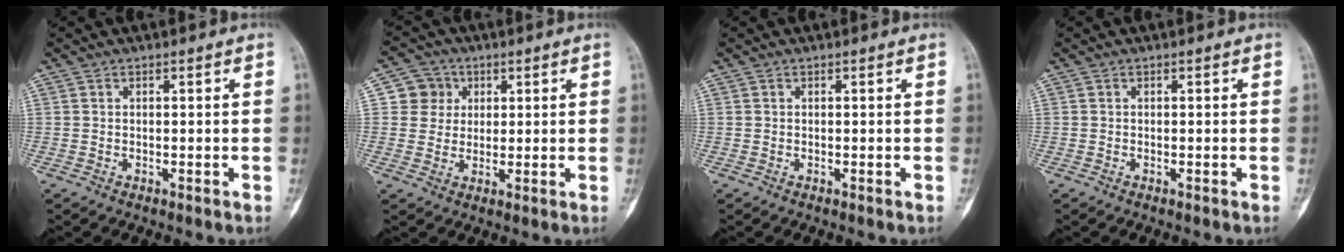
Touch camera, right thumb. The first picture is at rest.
{"total": 5.7, "force": [1.5, 5.4, 0.8], "torque": [0.018, 0.003, 0.021]}
{"total": 0.0}
{"total": 0.0}